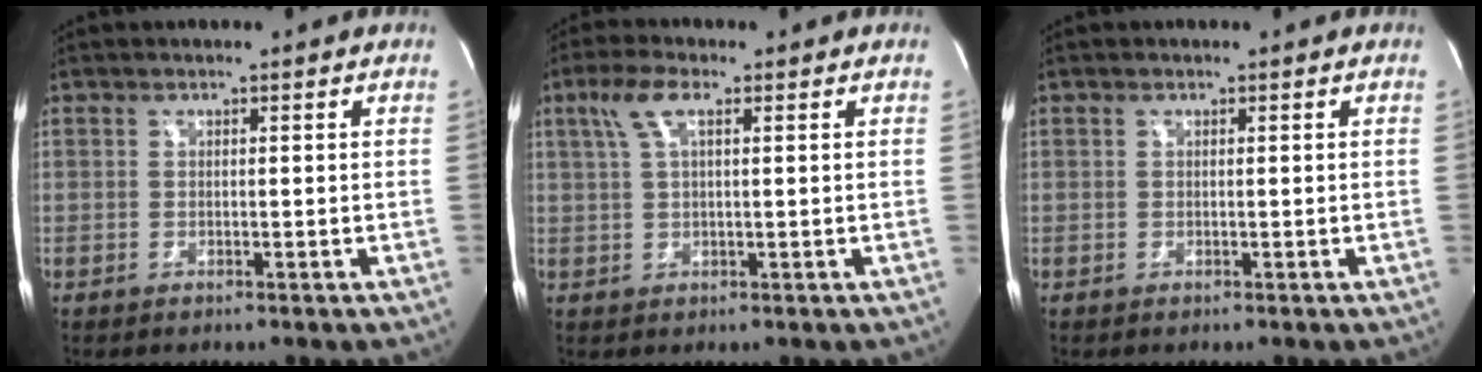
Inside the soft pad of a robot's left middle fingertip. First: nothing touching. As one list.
[{"total": 4.7, "force": [2.1, 1.2, 4.0], "torque": [-0.095, 0.019, 0.047]}, {"total": 0.0}]